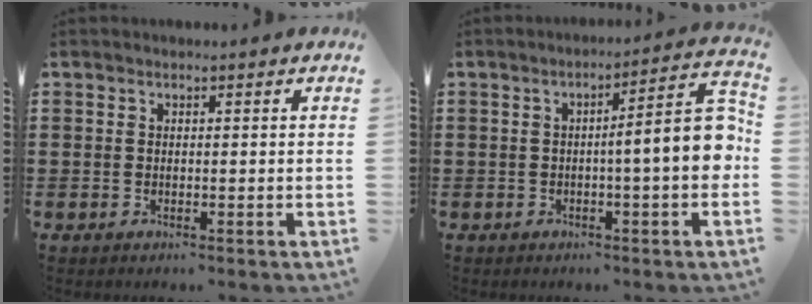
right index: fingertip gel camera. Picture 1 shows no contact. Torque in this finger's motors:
{"motor_torque": [1.38, -0.76, 0.79, 0.17]}